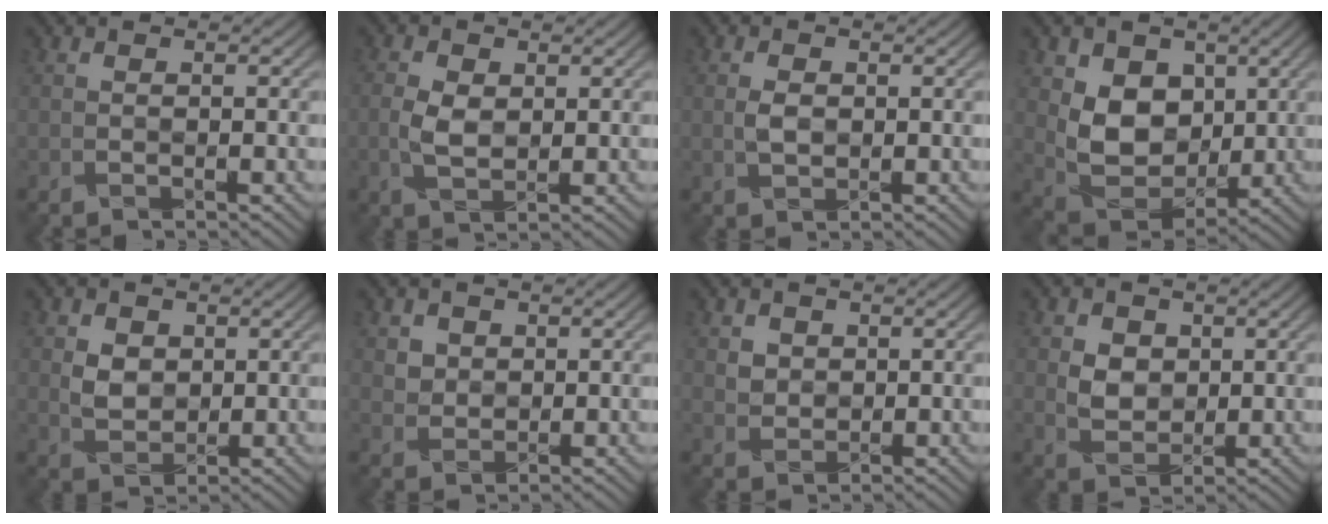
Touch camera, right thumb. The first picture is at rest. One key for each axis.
{"total": 2.9, "fx": 0.1, "fy": 1.9, "fz": 2.2, "tx": -0.059, "ty": -0.003, "tz": 0.005}
{"total": 1.4, "fx": 0.0, "fy": 1.1, "fz": 0.9, "tx": -0.019, "ty": -0.004, "tz": 0.004}
{"total": 7.7, "fx": 2.2, "fy": 6.1, "fz": 4.1, "tx": -0.101, "ty": -0.018, "tz": 0.039}
{"total": 2.8, "fx": 1.0, "fy": 2.4, "fz": 1.0, "tx": -0.028, "ty": -0.006, "tz": 0.023}
{"total": 2.1, "fx": 1.3, "fy": 1.6, "fz": -0.3, "tx": -0.002, "ty": -0.009, "tz": 0.030}
{"total": 1.8, "fx": 1.1, "fy": 1.4, "fz": -0.2, "tx": -0.003, "ty": -0.007, "tz": 0.027}
{"total": 3.2, "fx": 1.0, "fy": 2.8, "fz": 1.2, "tx": -0.030, "ty": -0.006, "tz": 0.021}